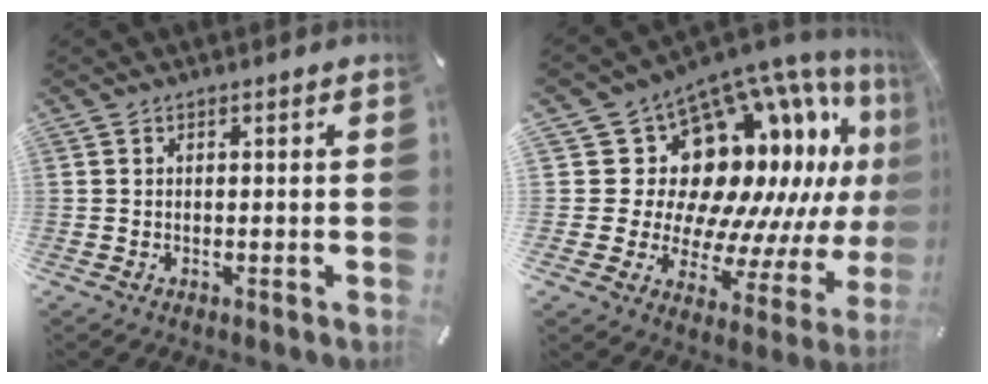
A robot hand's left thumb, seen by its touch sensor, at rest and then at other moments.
{"total": 18.4, "force": [7.6, 12.7, 10.9], "torque": [-0.143, -0.119, 0.160]}